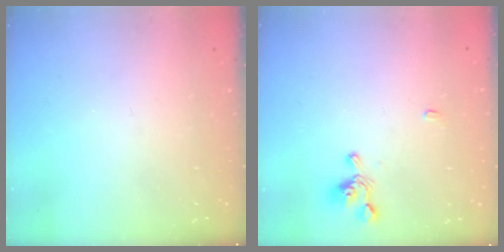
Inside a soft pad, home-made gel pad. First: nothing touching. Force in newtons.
{"total": 2.3, "press": 2.3, "slide": 0.2}